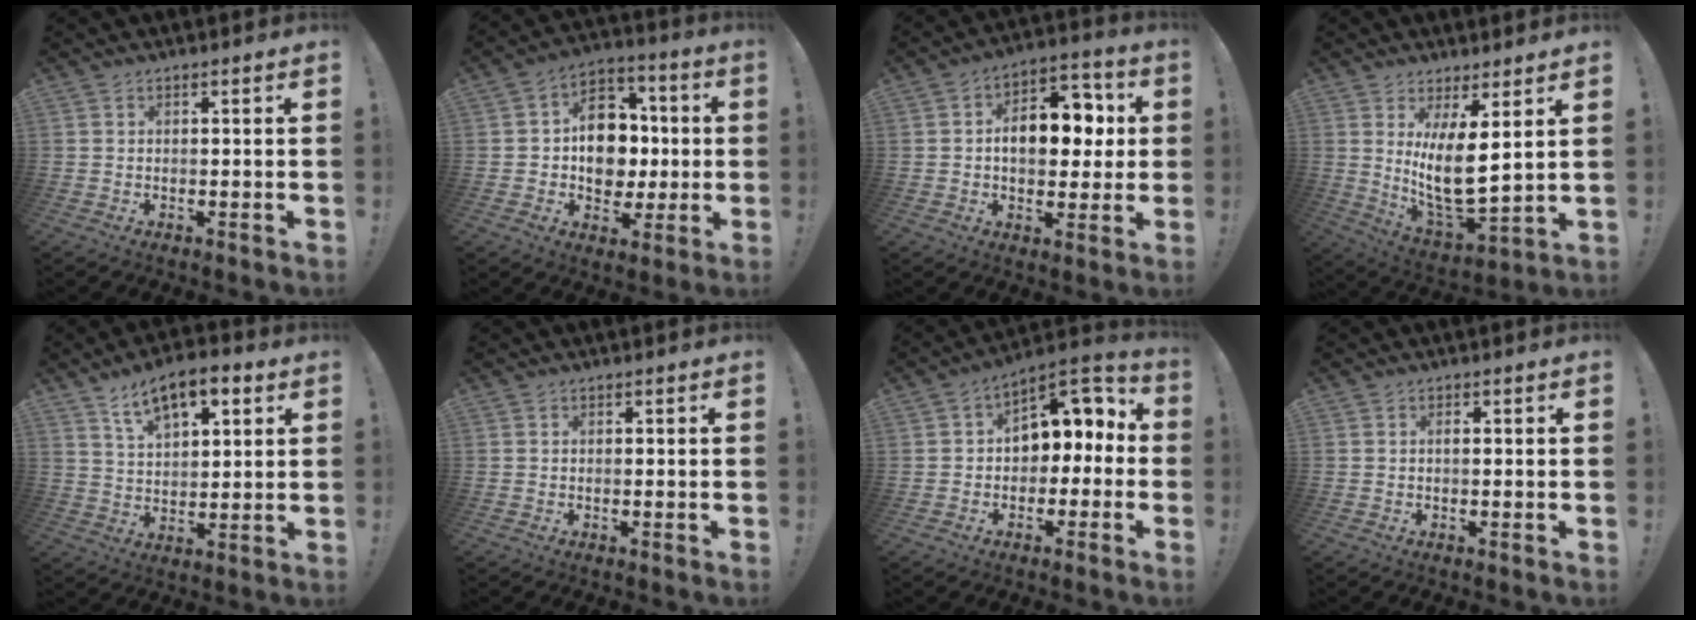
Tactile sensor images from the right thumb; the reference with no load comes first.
{"total": 13.9, "force": [-0.1, 11.5, 7.7], "torque": [-0.104, 0.017, 0.012]}
{"total": 13.5, "force": [1.1, 8.8, 10.2], "torque": [-0.142, 0.011, 0.022]}
{"total": 13.2, "force": [4.4, 4.0, 11.8], "torque": [-0.220, -0.052, 0.072]}
{"total": 11.1, "force": [6.3, 5.3, 7.4], "torque": [-0.122, -0.022, 0.113]}
{"total": 0.0}
{"total": 8.7, "force": [2.0, 6.6, 5.3], "torque": [-0.064, -0.013, 0.041]}
{"total": 0.6, "force": [-0.1, 0.1, 0.5], "torque": [-0.007, 0.002, -0.004]}